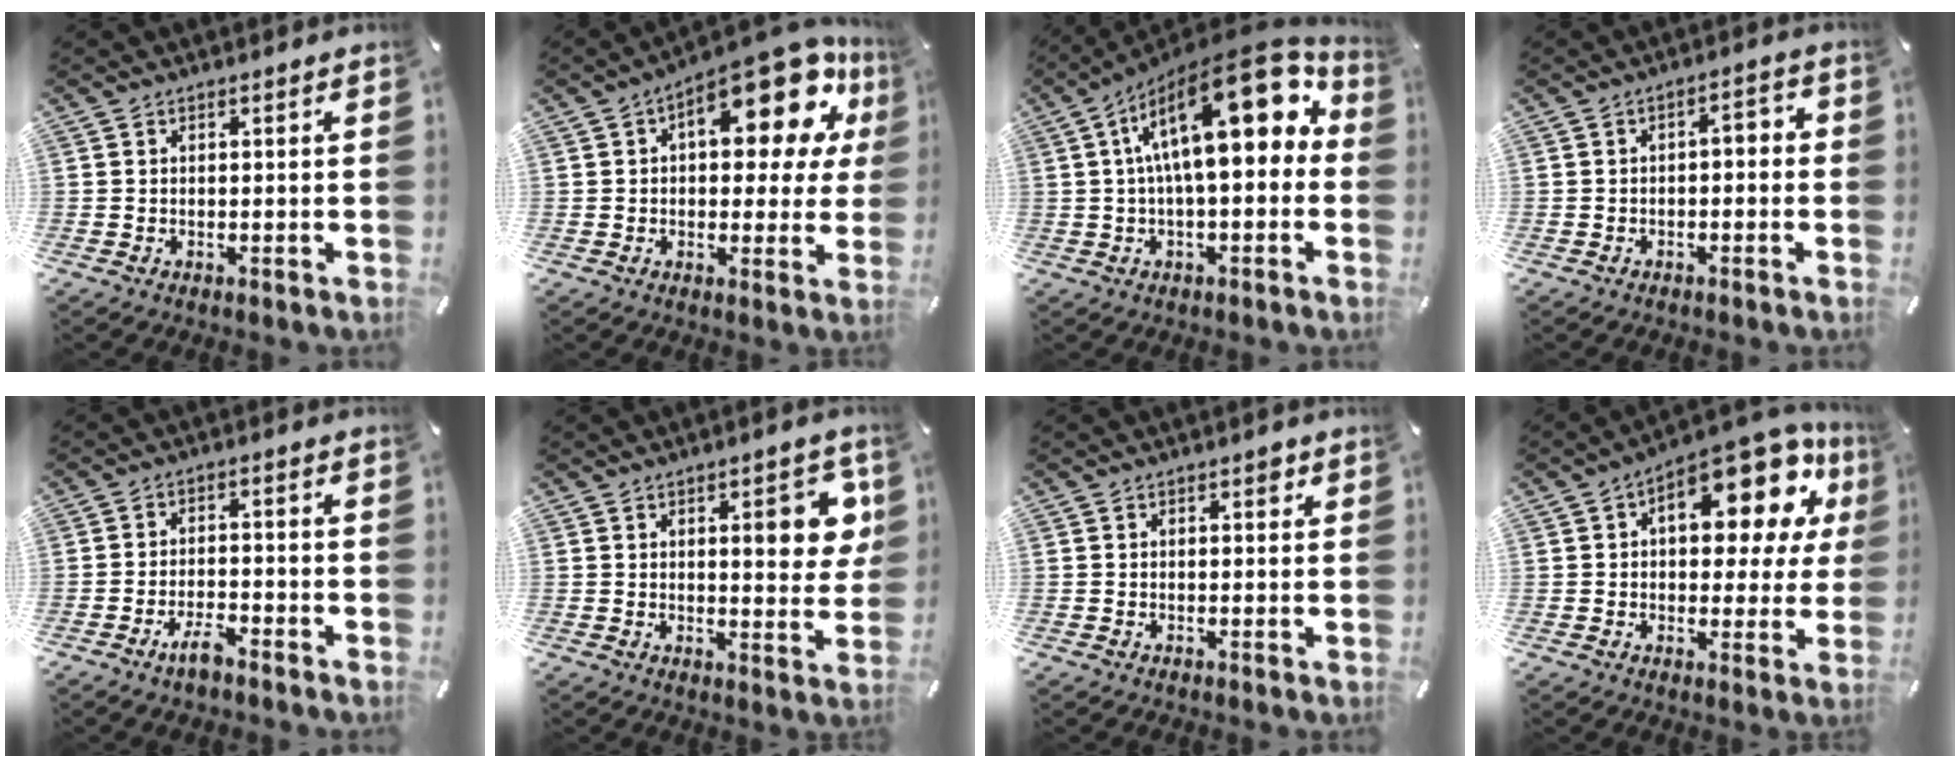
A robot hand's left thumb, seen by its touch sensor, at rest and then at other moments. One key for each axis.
{"total": 18.9, "fx": 8.3, "fy": 8.1, "fz": 14.9, "tx": -0.203, "ty": -0.054, "tz": 0.130}
{"total": 21.2, "fx": 6.3, "fy": 8.5, "fz": 18.4, "tx": -0.285, "ty": -0.040, "tz": 0.101}
{"total": 3.3, "fx": -1.8, "fy": 1.6, "fz": 2.2, "tx": -0.038, "ty": 0.019, "tz": -0.038}
{"total": 4.7, "fx": -3.6, "fy": 1.2, "fz": 2.8, "tx": -0.056, "ty": 0.014, "tz": -0.067}
{"total": 9.9, "fx": 3.2, "fy": 3.8, "fz": 8.6, "tx": -0.111, "ty": -0.011, "tz": 0.044}
{"total": 1.4, "fx": 0.6, "fy": 0.9, "fz": 0.9, "tx": -0.003, "ty": -0.001, "tz": 0.005}
{"total": 17.6, "fx": 8.6, "fy": 7.9, "fz": 13.2, "tx": -0.180, "ty": -0.064, "tz": 0.139}